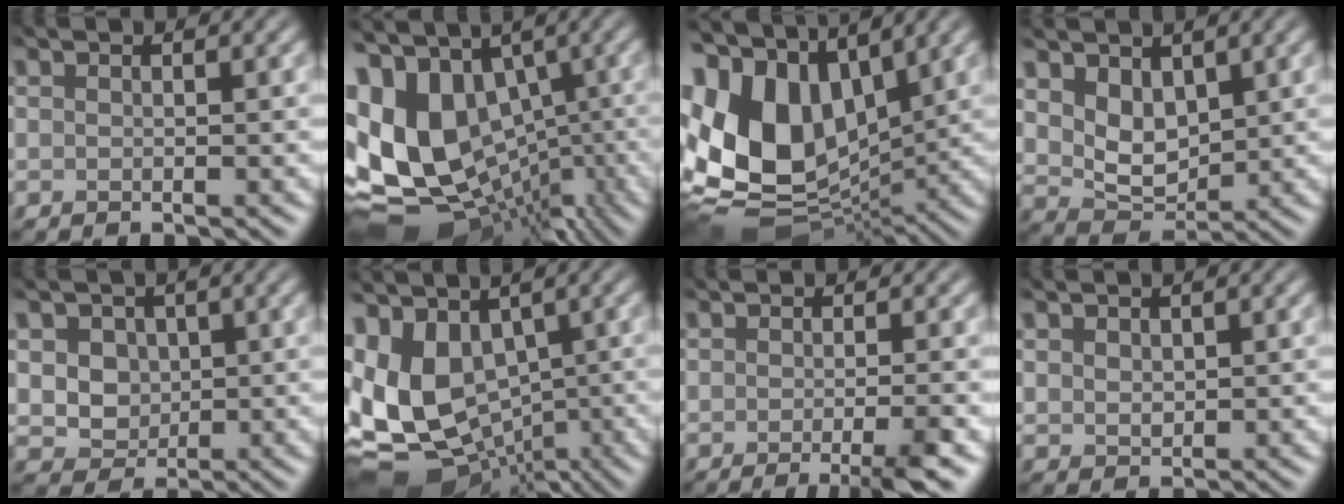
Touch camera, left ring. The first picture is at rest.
{"total": 14.9, "force": [-0.9, 10.5, 10.5], "torque": [-0.210, -0.013, 0.013]}
{"total": 13.3, "force": [0.5, 9.3, 9.5], "torque": [-0.205, -0.002, 0.007]}
{"total": 4.4, "force": [1.4, 2.8, 3.1], "torque": [-0.066, -0.012, 0.023]}
{"total": 4.2, "force": [0.4, 3.7, 2.0], "torque": [-0.058, -0.010, 0.014]}
{"total": 11.5, "force": [-1.6, 8.3, 7.7], "torque": [-0.167, -0.015, -0.010]}
{"total": 3.5, "force": [-0.7, 0.9, 3.3], "torque": [-0.039, -0.001, -0.012]}
{"total": 1.6, "force": [0.8, 1.1, 1.0], "torque": [-0.029, -0.002, 0.021]}